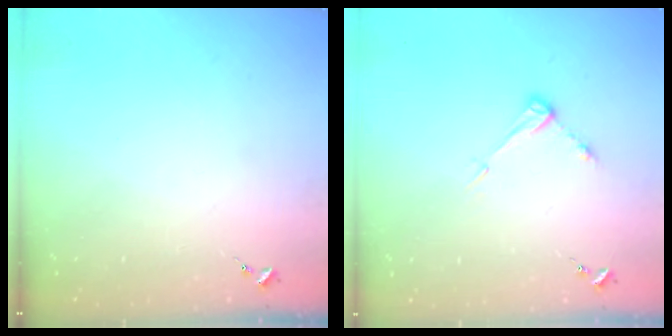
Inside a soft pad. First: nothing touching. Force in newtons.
{"total": 5.2, "press": 5.1, "slide": 0.3}